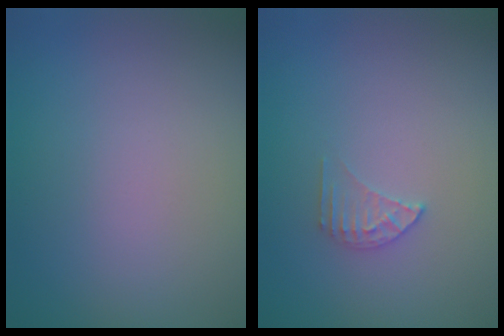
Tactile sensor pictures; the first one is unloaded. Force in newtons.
{"total": 1.5, "press": 1.5, "slide": 0.2}